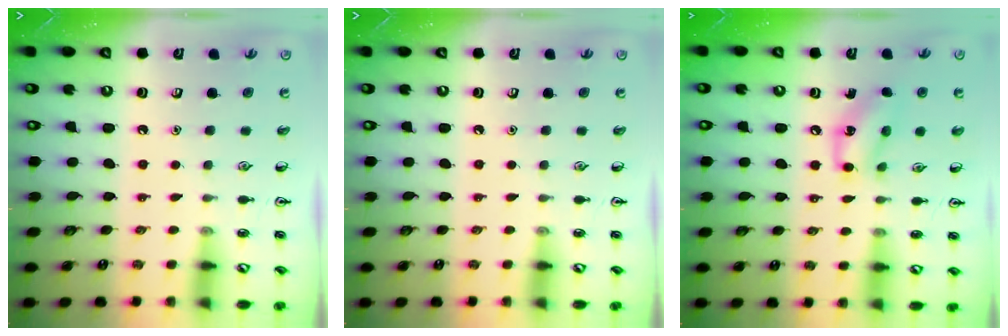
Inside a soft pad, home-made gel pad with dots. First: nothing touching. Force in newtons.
{"total": 0.0}
{"total": 10.5, "press": 10.4, "slide": 1.5}